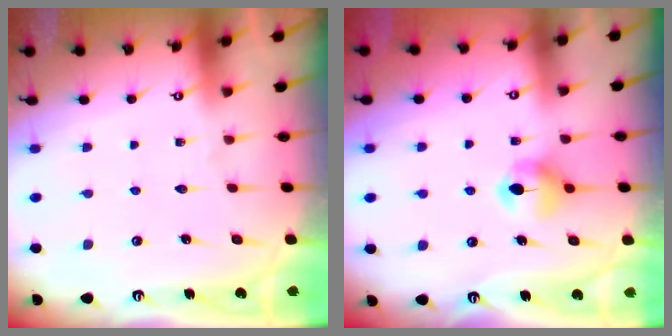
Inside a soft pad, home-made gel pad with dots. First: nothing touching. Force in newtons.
{"total": 6.0, "press": 5.9, "slide": 0.6}